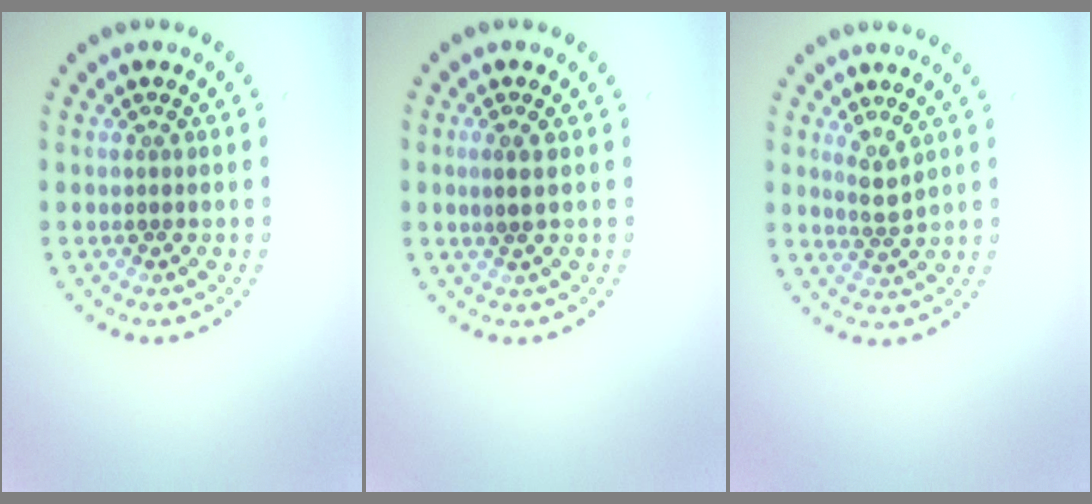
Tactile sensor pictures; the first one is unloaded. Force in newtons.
{"total": 1.3, "press": 1.1, "slide": 0.6}
{"total": 1.9, "press": 1.4, "slide": 1.3}